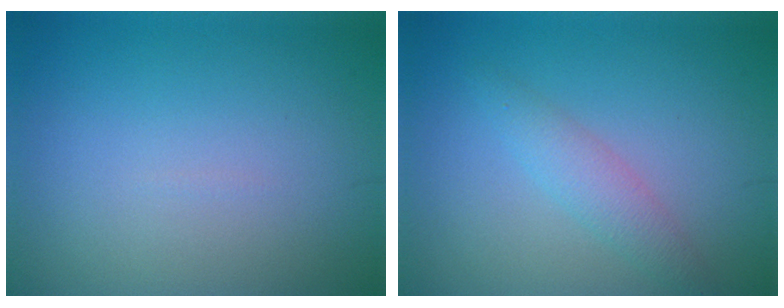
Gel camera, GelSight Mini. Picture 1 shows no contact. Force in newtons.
{"total": 2.2, "press": 2.2, "slide": 0.2}